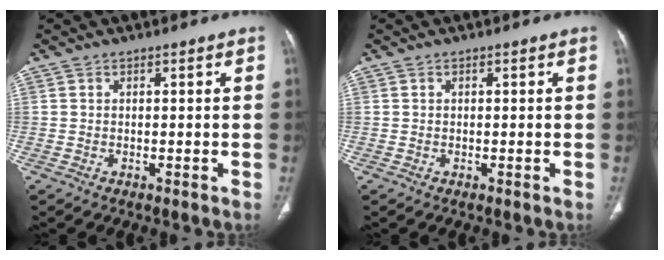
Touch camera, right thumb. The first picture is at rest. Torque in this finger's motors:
{"motor_torque": [0.15, -0.09, -0.29, 0.10, -0.01]}